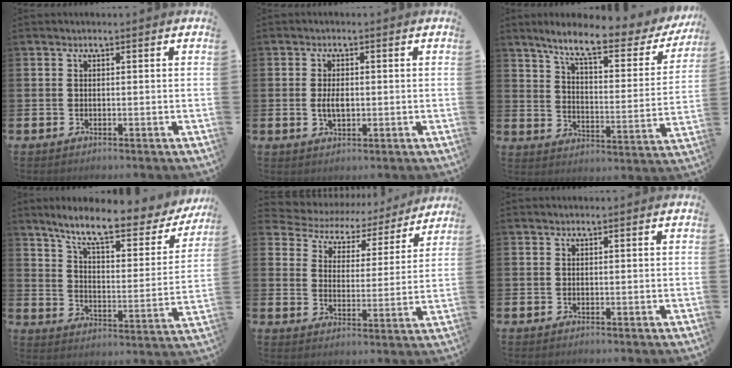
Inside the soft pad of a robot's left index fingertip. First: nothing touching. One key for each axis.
{"total": 2.9, "fx": 0.0, "fy": 1.6, "fz": 2.4, "tx": -0.037, "ty": 0.001, "tz": -0.004}
{"total": 8.1, "fx": 6.5, "fy": 1.7, "fz": 4.5, "tx": -0.108, "ty": -0.042, "tz": 0.101}
{"total": 8.9, "fx": 7.3, "fy": 1.8, "fz": 4.7, "tx": -0.114, "ty": -0.048, "tz": 0.116}
{"total": 4.8, "fx": 4.0, "fy": 2.6, "fz": 0.4, "tx": -0.034, "ty": -0.038, "tz": 0.062}
{"total": 0.0}